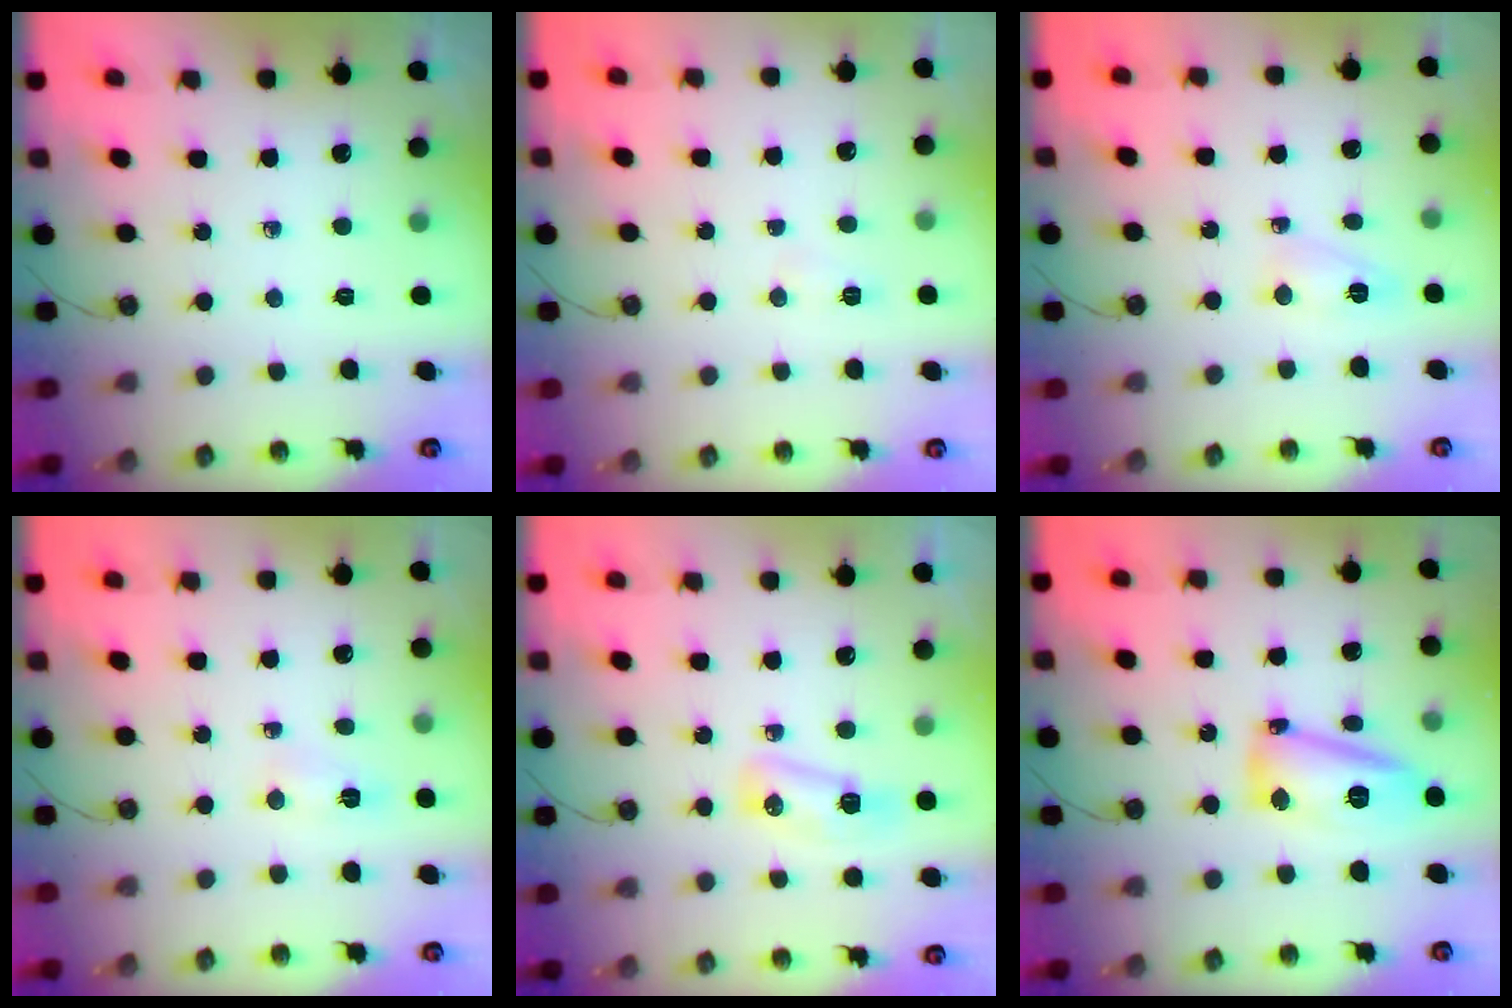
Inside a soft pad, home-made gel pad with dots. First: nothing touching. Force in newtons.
{"total": 4.2, "press": 4.2, "slide": 0.4}
{"total": 3.8, "press": 3.7, "slide": 0.7}
{"total": 3.3, "press": 3.3, "slide": 0.4}
{"total": 6.7, "press": 6.6, "slide": 0.8}
{"total": 14.4, "press": 14.2, "slide": 2.5}